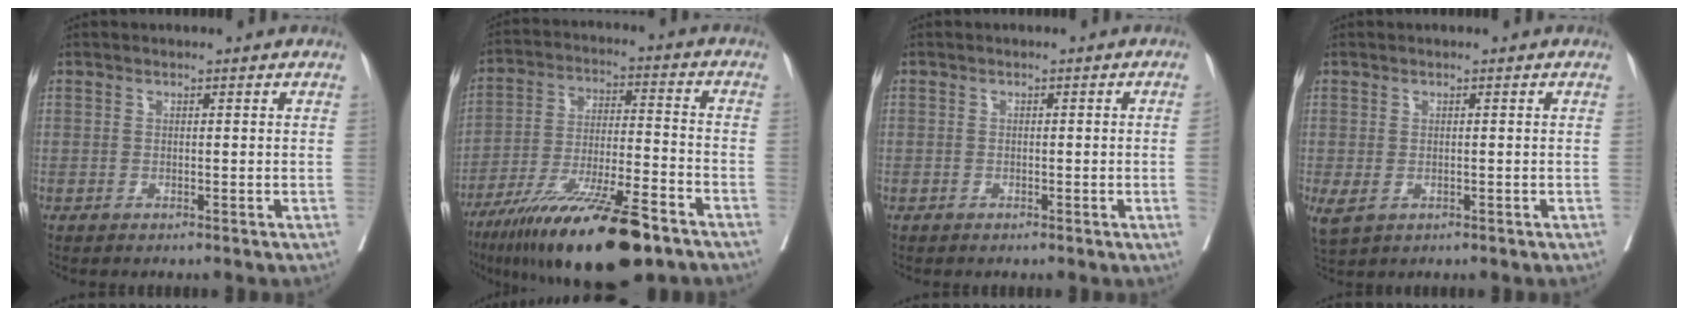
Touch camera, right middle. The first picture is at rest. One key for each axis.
{"total": 19.9, "fx": -13.6, "fy": 3.0, "fz": 14.2, "tx": -0.225, "ty": -0.035, "tz": -0.236}
{"total": 1.2, "fx": -0.3, "fy": -0.1, "fz": 1.2, "tx": -0.019, "ty": 0.004, "tz": -0.003}
{"total": 3.4, "fx": -0.8, "fy": 2.2, "fz": 2.5, "tx": -0.060, "ty": -0.007, "tz": -0.002}